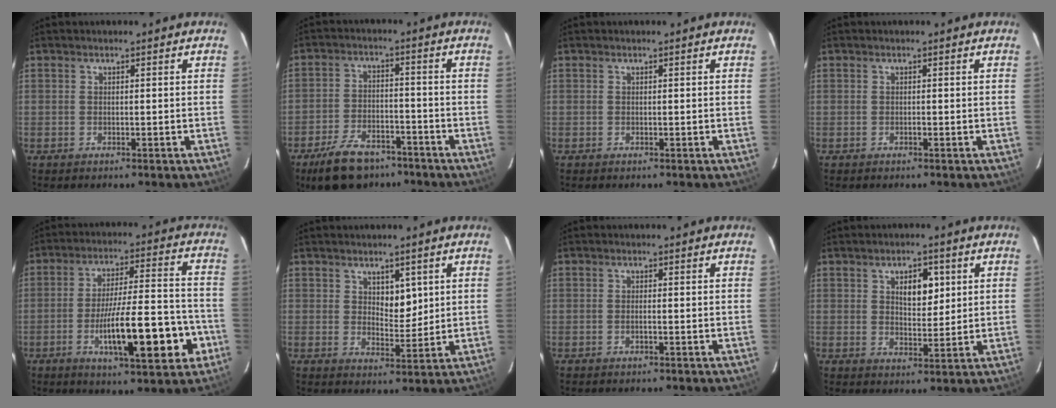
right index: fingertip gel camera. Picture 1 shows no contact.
{"total": 10.1, "force": [-7.4, 4.8, 4.9], "torque": [-0.100, -0.006, -0.124]}
{"total": 0.0}
{"total": 0.0}
{"total": 16.5, "force": [-5.7, 2.9, 15.2], "torque": [-0.245, 0.007, -0.082]}
{"total": 4.3, "force": [1.7, 2.3, 3.2], "torque": [-0.047, -0.004, 0.033]}
{"total": 0.8, "force": [-0.2, 0.1, 0.8], "torque": [-0.017, 0.001, -0.003]}
{"total": 5.4, "force": [2.0, 2.6, 4.3], "torque": [-0.066, 0.003, 0.035]}